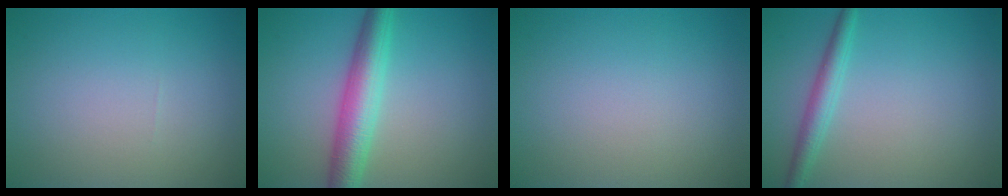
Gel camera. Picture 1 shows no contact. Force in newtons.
{"total": 5.2, "press": 5.2, "slide": 0.0}
{"total": 0.0}
{"total": 2.4, "press": 2.4, "slide": 0.1}